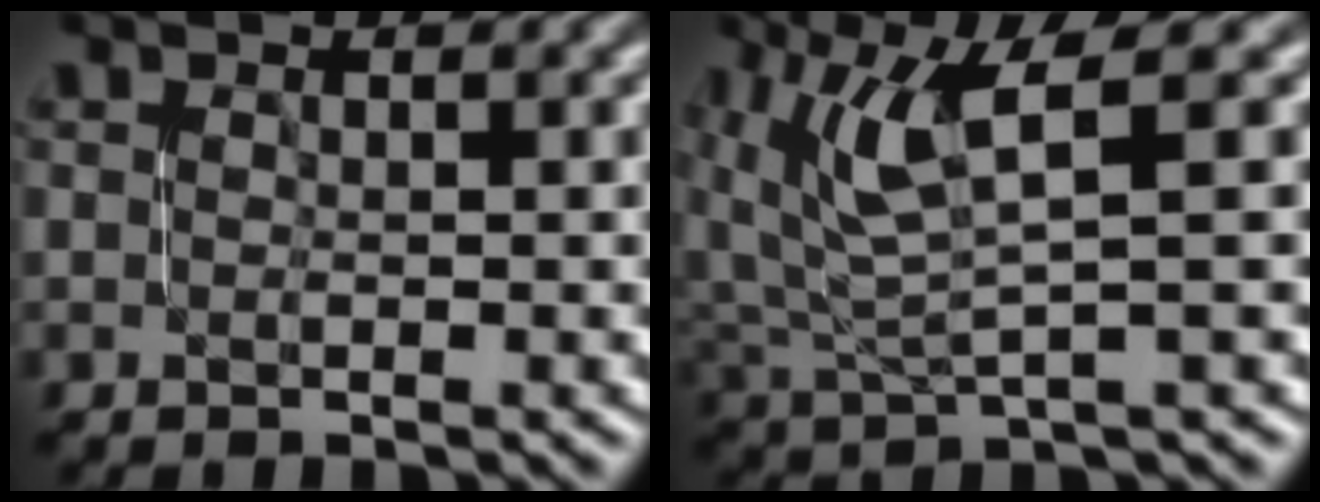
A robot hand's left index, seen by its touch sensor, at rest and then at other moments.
{"total": 4.9, "force": [2.5, 1.1, 4.1], "torque": [-0.098, 0.003, 0.055]}